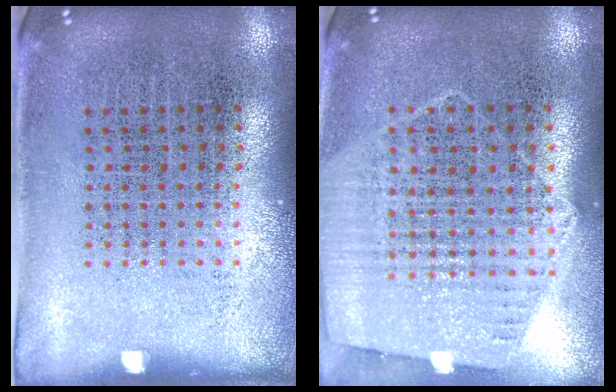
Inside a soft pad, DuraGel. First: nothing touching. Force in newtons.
{"total": 1.2, "press": 1.1, "slide": 0.3}